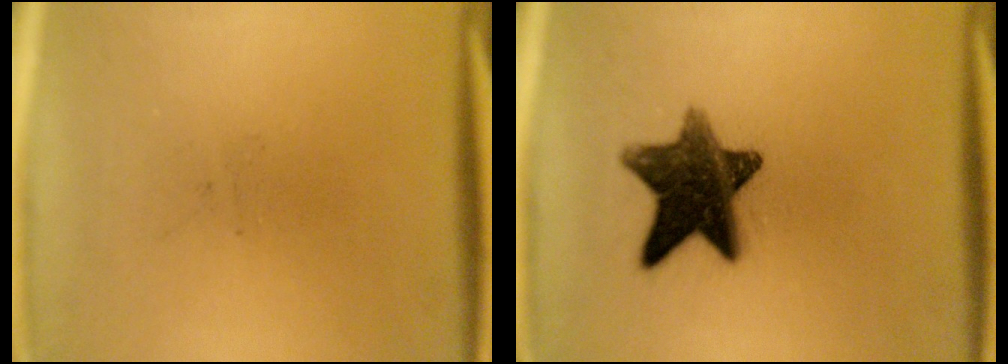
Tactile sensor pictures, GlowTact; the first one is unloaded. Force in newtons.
{"total": 12.5}